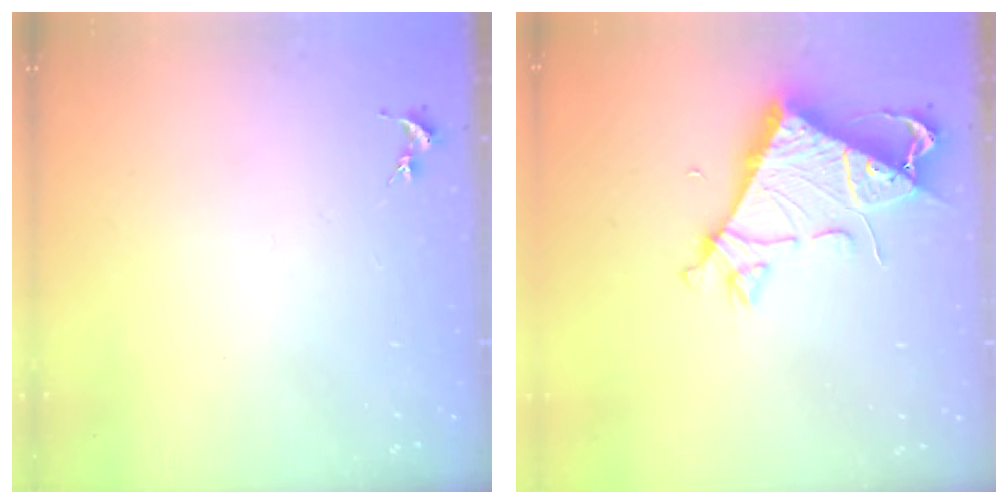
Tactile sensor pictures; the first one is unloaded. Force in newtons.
{"total": 7.1, "press": 7.1, "slide": 0.6}